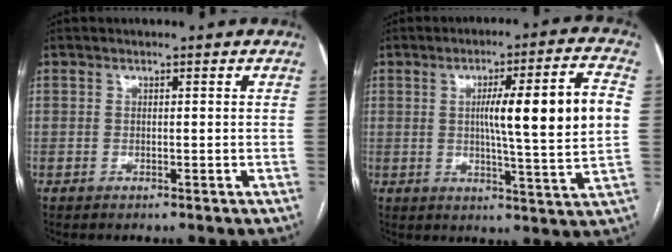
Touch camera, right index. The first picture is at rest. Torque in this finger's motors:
{"motor_torque": [0.96, 0.07, 0.52, 0.11]}